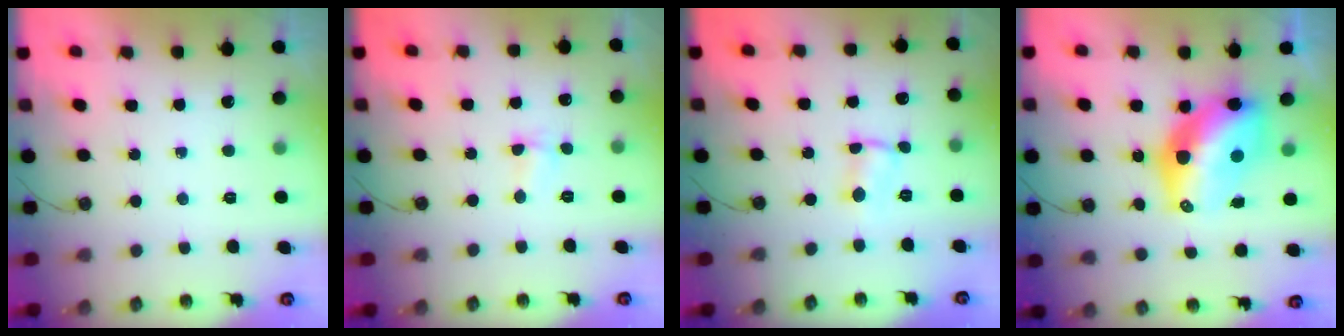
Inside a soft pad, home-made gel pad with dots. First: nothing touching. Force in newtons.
{"total": 2.6, "press": 2.5, "slide": 0.5}
{"total": 1.3, "press": 1.3, "slide": 0.5}
{"total": 13.7, "press": 13.6, "slide": 1.3}